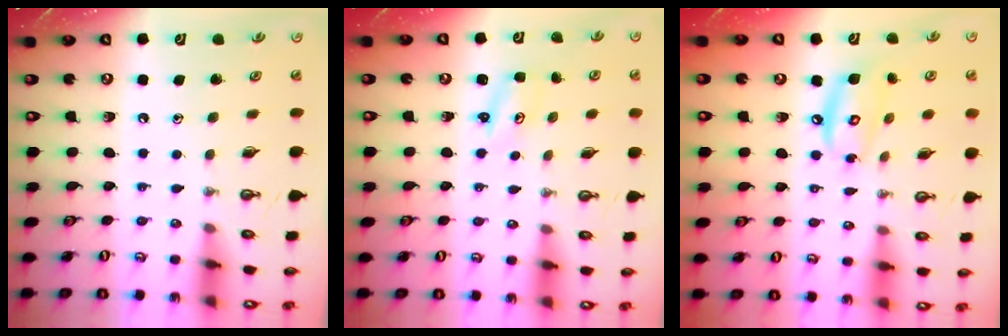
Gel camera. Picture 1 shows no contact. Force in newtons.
{"total": 1.8, "press": 1.8, "slide": 0.2}
{"total": 11.0, "press": 10.9, "slide": 1.1}